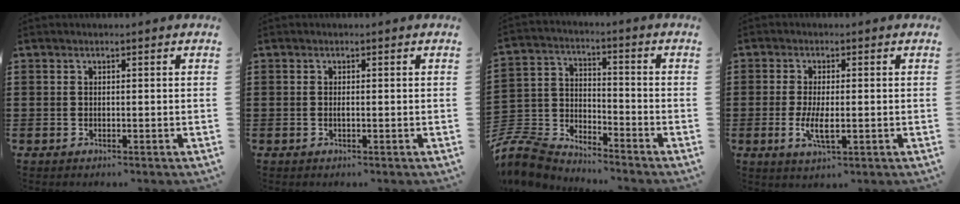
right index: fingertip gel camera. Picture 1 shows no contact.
{"total": 0.5, "force": [-0.2, -0.1, 0.5], "torque": [-0.010, -0.006, -0.002]}
{"total": 7.4, "force": [-7.1, 1.9, 1.1], "torque": [-0.051, 0.003, -0.151]}
{"total": 5.0, "force": [-1.0, 1.6, 4.6], "torque": [-0.098, -0.007, -0.023]}